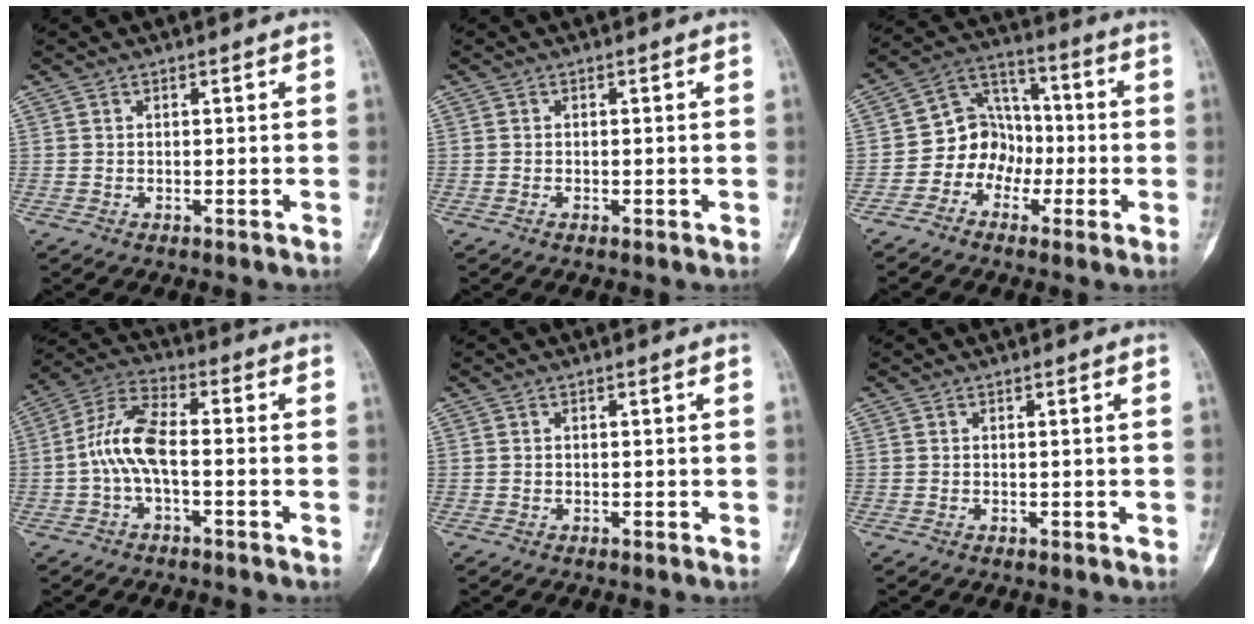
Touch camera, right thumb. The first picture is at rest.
{"total": 0.8, "force": [-0.3, 0.4, 0.6], "torque": [-0.013, 0.000, -0.007]}
{"total": 9.9, "force": [-2.8, 8.5, 4.2], "torque": [-0.029, 0.052, -0.061]}
{"total": 9.0, "force": [-1.4, 3.6, 8.1], "torque": [-0.175, 0.035, -0.035]}
{"total": 0.0}
{"total": 0.6, "force": [0.0, -0.1, 0.6], "torque": [-0.010, 0.000, 0.000]}